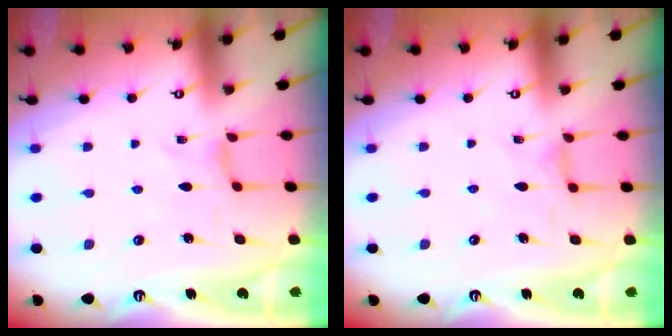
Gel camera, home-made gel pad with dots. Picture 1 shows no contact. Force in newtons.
{"total": 1.9, "press": 1.8, "slide": 0.5}